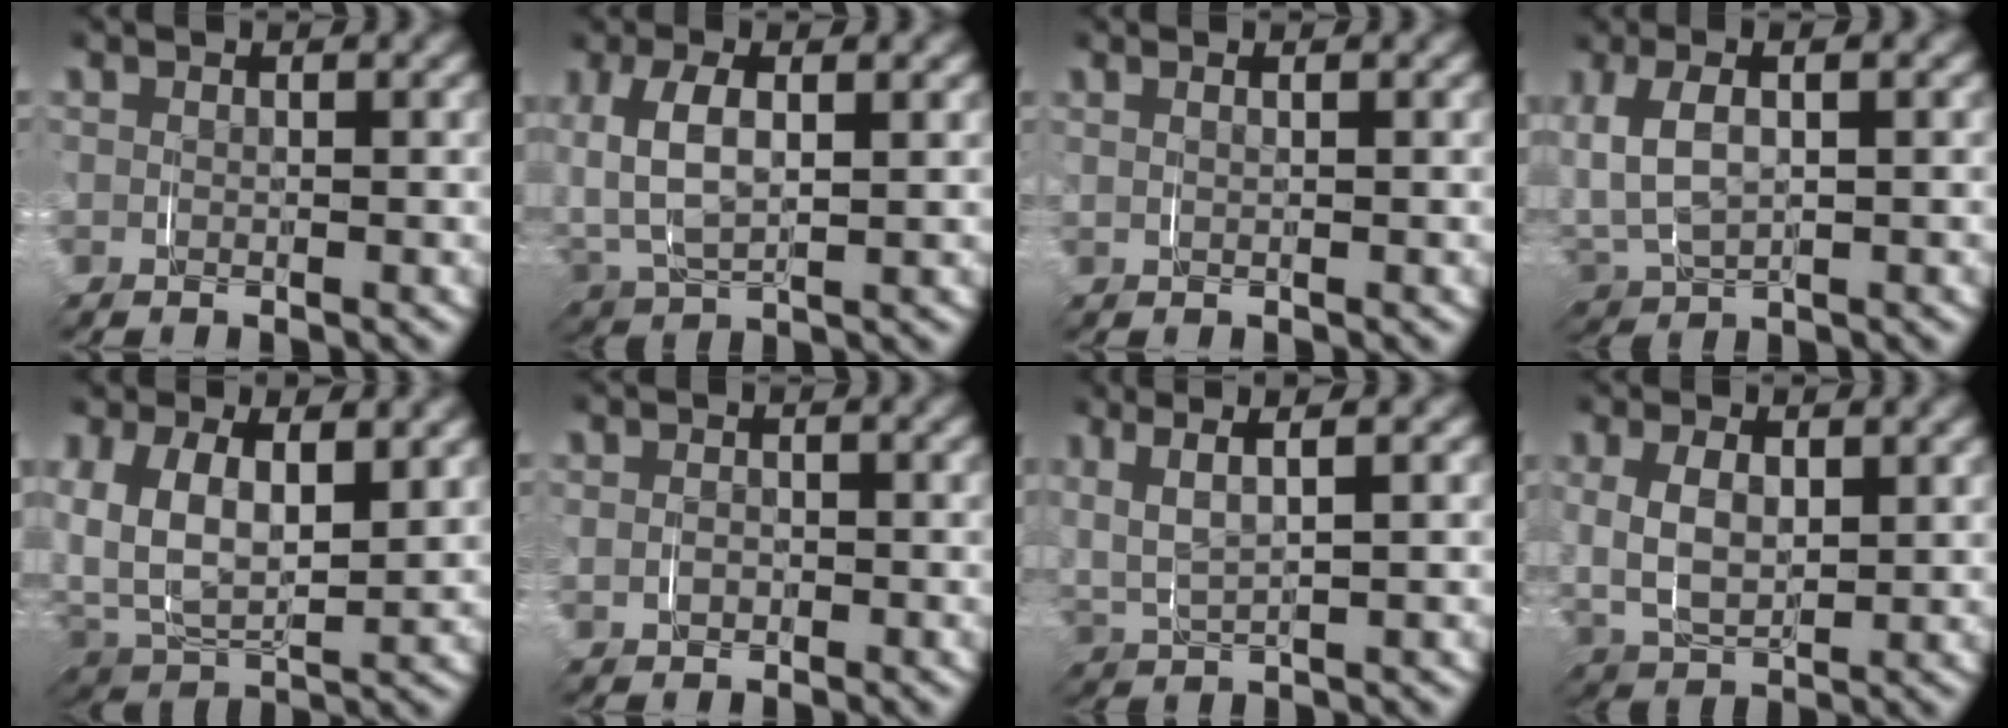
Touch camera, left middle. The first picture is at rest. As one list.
[{"total": 1.5, "force": [1.0, 0.6, 0.9], "torque": [-0.031, -0.005, 0.017]}, {"total": 1.1, "force": [0.7, -0.9, 0.0], "torque": [0.010, 0.006, 0.011]}, {"total": 2.2, "force": [0.8, 1.5, 1.4], "torque": [-0.040, -0.005, 0.015]}, {"total": 3.9, "force": [1.8, 2.9, 2.0], "torque": [-0.057, -0.010, 0.026]}, {"total": 0.9, "force": [-0.2, 0.7, -0.5], "torque": [0.011, -0.006, -0.001]}, {"total": 3.8, "force": [2.5, 1.7, 2.3], "torque": [-0.038, 0.012, 0.029]}, {"total": 2.6, "force": [1.0, 1.9, 1.4], "torque": [-0.038, -0.005, 0.010]}]